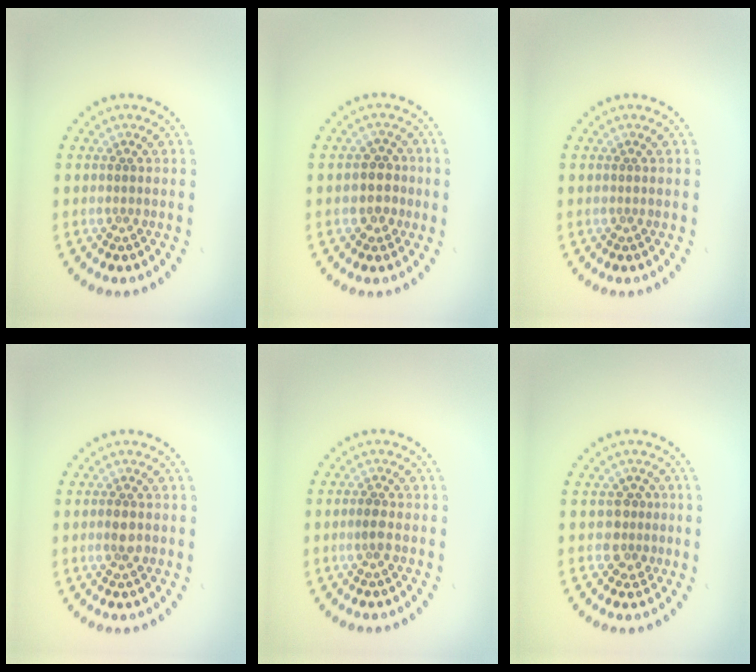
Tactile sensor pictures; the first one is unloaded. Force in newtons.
{"total": 2.5, "press": 2.3, "slide": 0.9}
{"total": 0.0}
{"total": 1.5, "press": 1.5, "slide": 0.3}
{"total": 1.1, "press": 1.1, "slide": 0.2}
{"total": 2.1, "press": 1.7, "slide": 1.2}